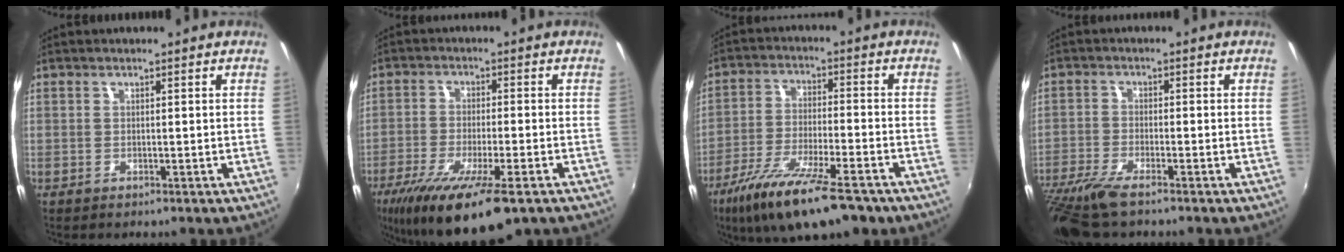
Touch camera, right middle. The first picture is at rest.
{"total": 16.2, "force": [-10.4, 3.3, 11.9], "torque": [-0.232, -0.059, -0.173]}
{"total": 16.7, "force": [-11.4, 4.5, 11.3], "torque": [-0.222, -0.045, -0.196]}
{"total": 9.9, "force": [-7.7, 1.6, 5.9], "torque": [-0.144, -0.041, -0.146]}